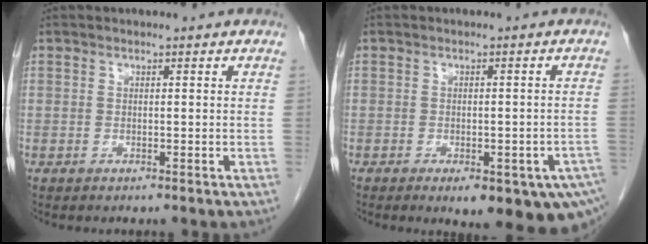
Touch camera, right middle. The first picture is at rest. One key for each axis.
{"total": 13.8, "fx": -8.3, "fy": 4.6, "fz": 10.1, "tx": -0.091, "ty": -0.003, "tz": -0.094}